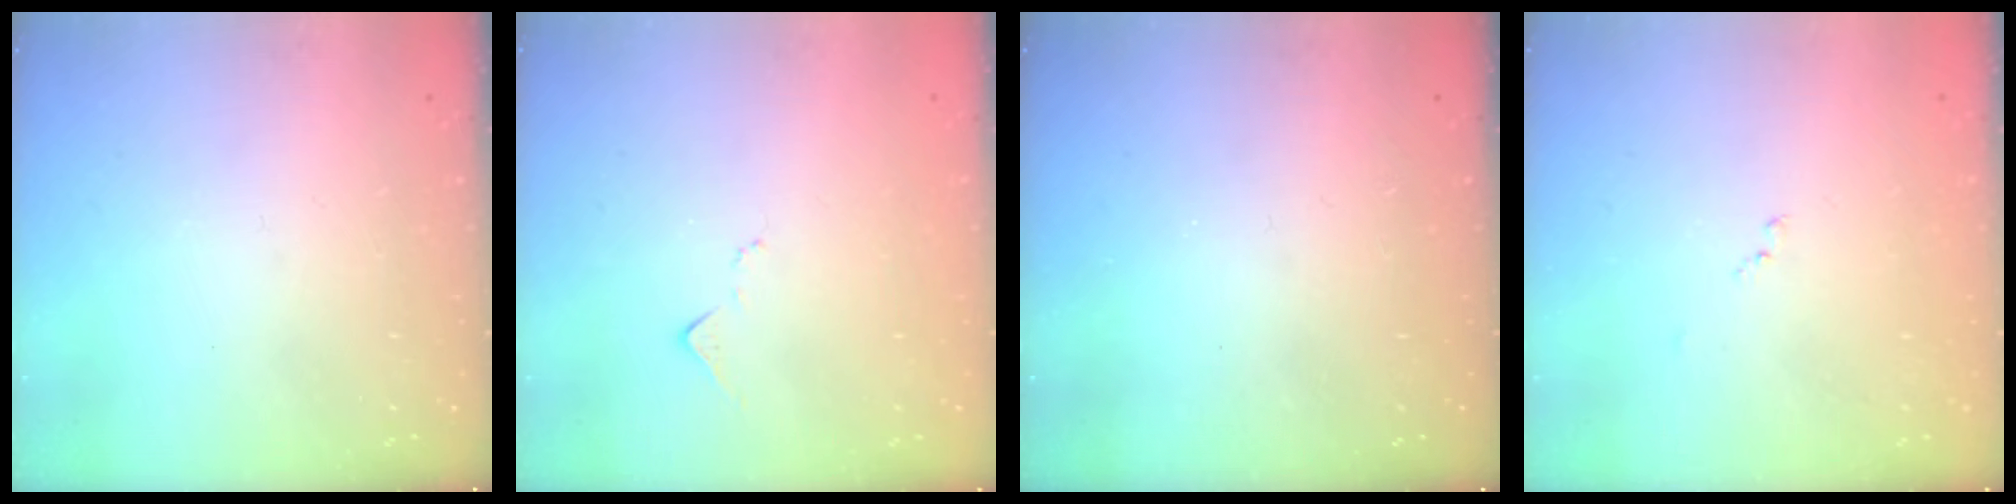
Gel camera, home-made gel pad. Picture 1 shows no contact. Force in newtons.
{"total": 7.5, "press": 7.4, "slide": 0.8}
{"total": 1.3, "press": 1.2, "slide": 0.2}
{"total": 8.4, "press": 8.4, "slide": 0.8}